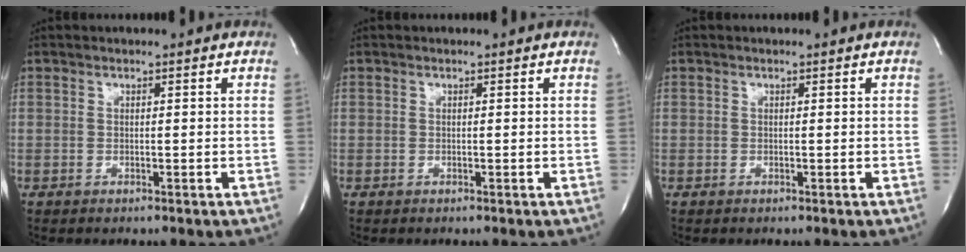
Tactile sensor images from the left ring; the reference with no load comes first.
{"total": 0.0}
{"total": 0.0}